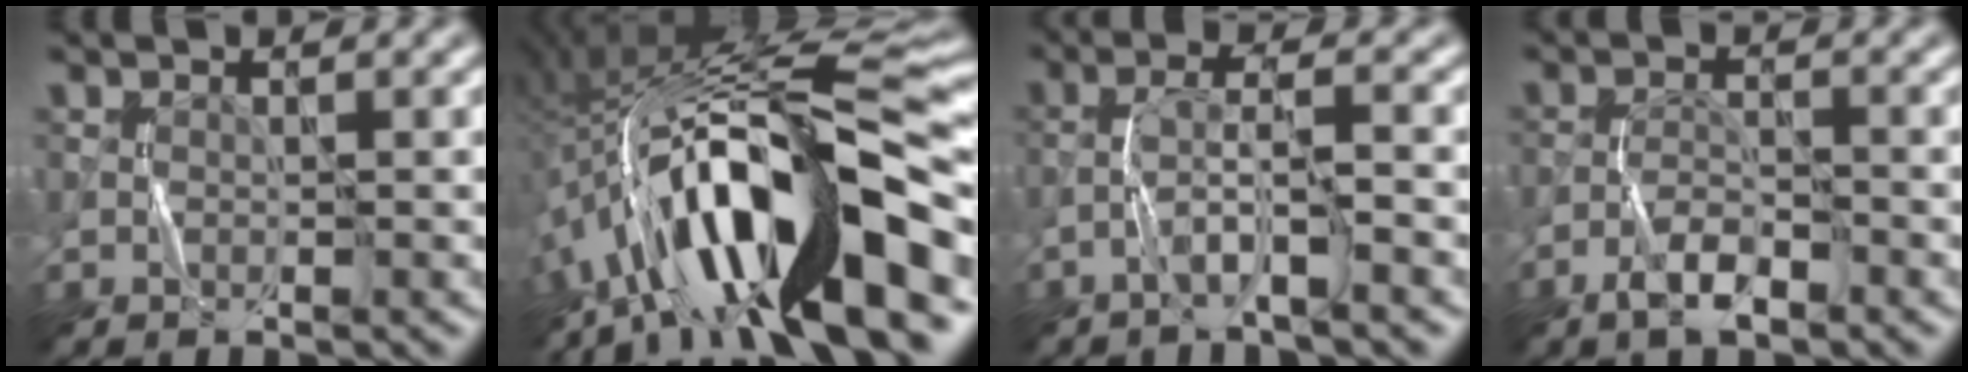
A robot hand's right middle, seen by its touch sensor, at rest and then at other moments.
{"total": 17.9, "force": [-6.3, 5.0, 16.0], "torque": [-0.256, 0.056, -0.125]}
{"total": 4.0, "force": [-2.1, 0.2, 3.4], "torque": [-0.065, 0.013, -0.049]}
{"total": 3.0, "force": [-2.0, 0.9, 2.0], "torque": [-0.041, 0.005, -0.043]}